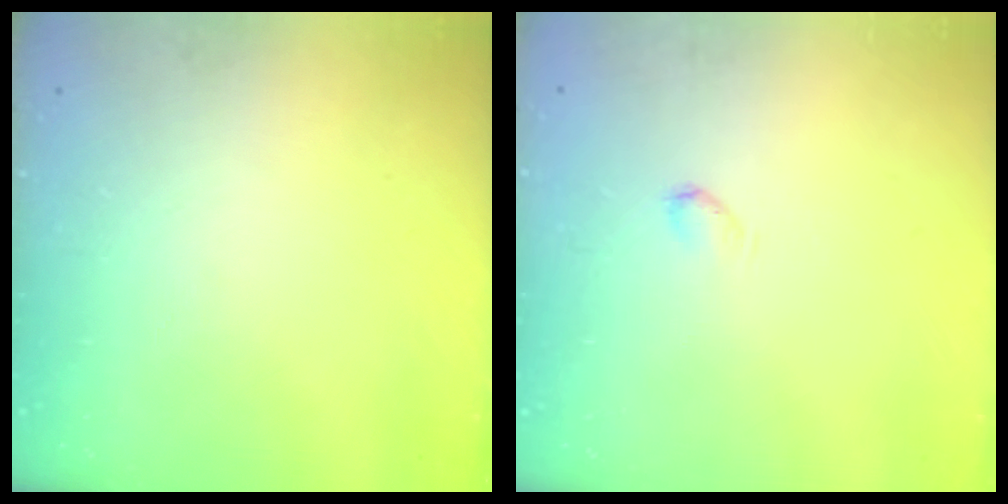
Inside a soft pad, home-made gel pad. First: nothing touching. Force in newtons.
{"total": 2.2, "press": 2.2, "slide": 0.4}